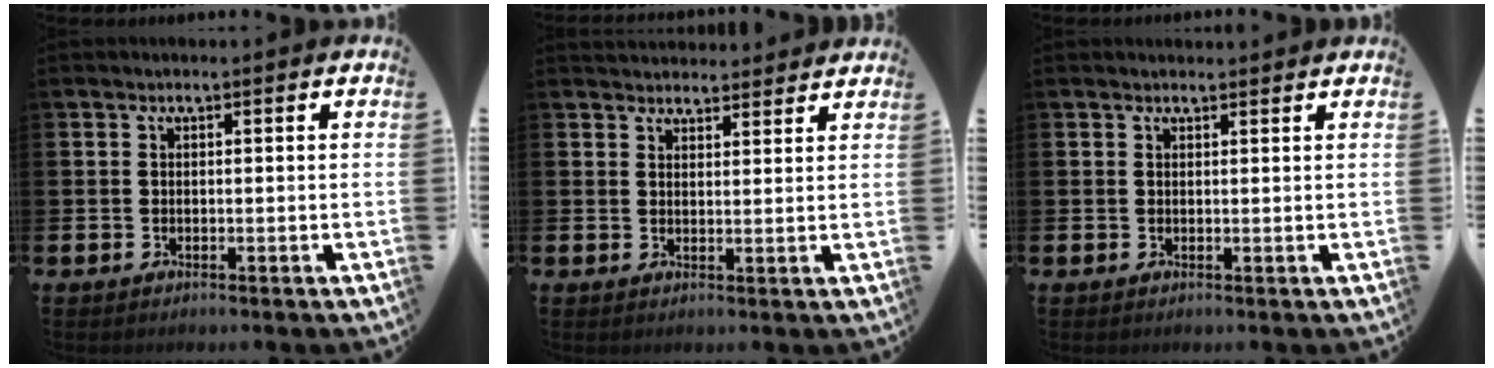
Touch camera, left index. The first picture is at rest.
{"total": 3.2, "force": [3.1, 0.7, -0.2], "torque": [0.009, -0.019, 0.055]}
{"total": 0.9, "force": [0.8, 0.2, 0.1], "torque": [0.006, 0.000, 0.014]}